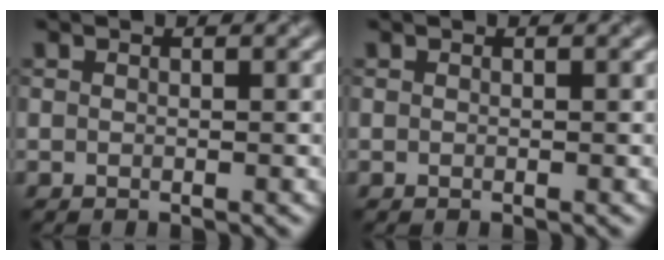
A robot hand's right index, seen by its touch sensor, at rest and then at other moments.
{"total": 0.0}